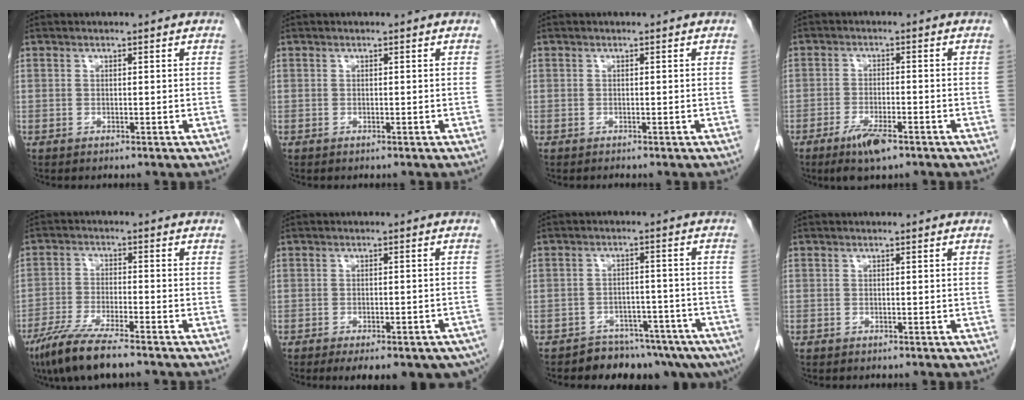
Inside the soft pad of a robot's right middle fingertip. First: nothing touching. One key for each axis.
{"total": 0.0}
{"total": 0.0}
{"total": 5.3, "fx": -3.5, "fy": 1.1, "fz": 3.8, "tx": -0.077, "ty": -0.008, "tz": -0.059}
{"total": 9.4, "fx": -7.1, "fy": 0.9, "fz": 6.1, "tx": -0.112, "ty": -0.025, "tz": -0.127}
{"total": 16.1, "fx": -11.8, "fy": 4.8, "fz": 9.9, "tx": -0.103, "ty": -0.002, "tz": -0.138}
{"total": 10.2, "fx": -8.6, "fy": 4.5, "fz": 3.1, "tx": -0.011, "ty": 0.027, "tz": -0.111}
{"total": 0.0}